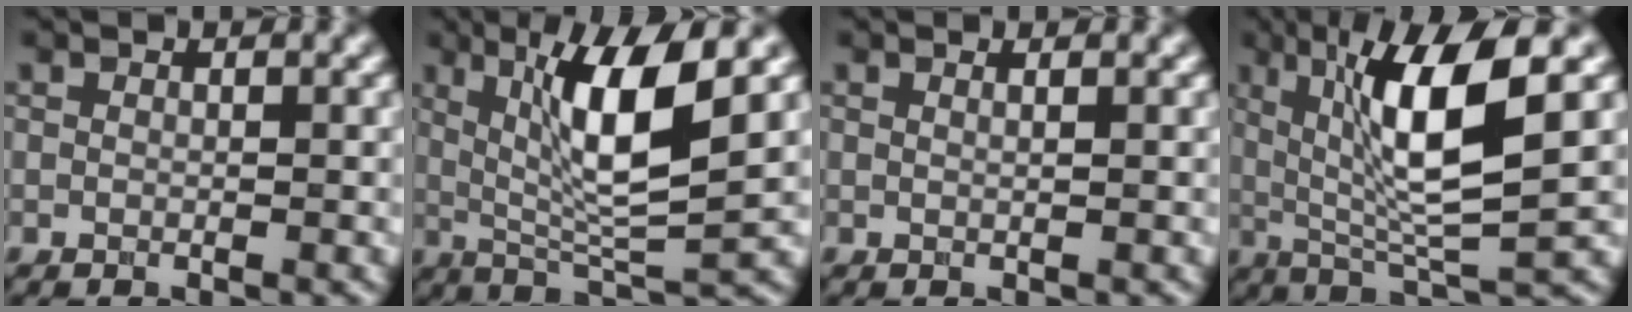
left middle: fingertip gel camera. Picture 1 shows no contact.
{"total": 8.8, "force": [2.2, 1.9, 8.3], "torque": [-0.133, -0.011, 0.043]}
{"total": 1.1, "force": [0.5, 0.6, 0.8], "torque": [-0.003, -0.001, -0.006]}
{"total": 10.0, "force": [2.2, 2.2, 9.5], "torque": [-0.157, -0.006, 0.044]}